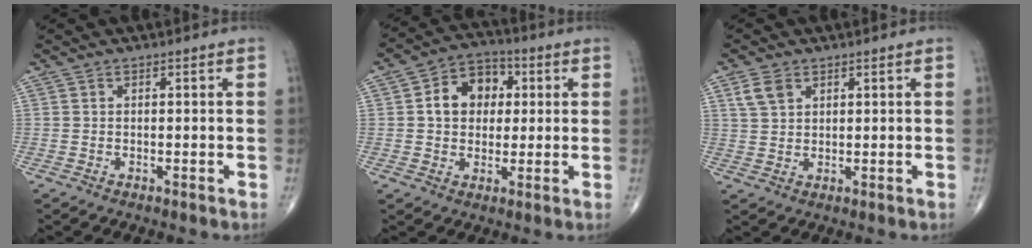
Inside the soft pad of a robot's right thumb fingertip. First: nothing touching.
{"total": 9.9, "force": [1.7, 7.6, 6.1], "torque": [-0.061, 0.015, 0.018]}
{"total": 4.0, "force": [2.1, 2.6, 2.2], "torque": [-0.038, -0.002, 0.046]}